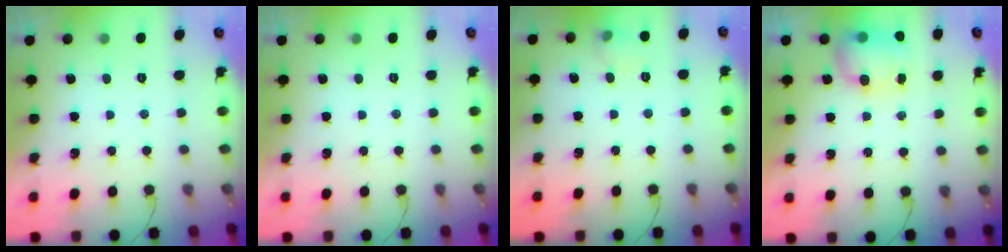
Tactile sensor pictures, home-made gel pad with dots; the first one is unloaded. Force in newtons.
{"total": 0.0}
{"total": 6.0, "press": 5.9, "slide": 1.4}
{"total": 7.6, "press": 7.5, "slide": 0.9}